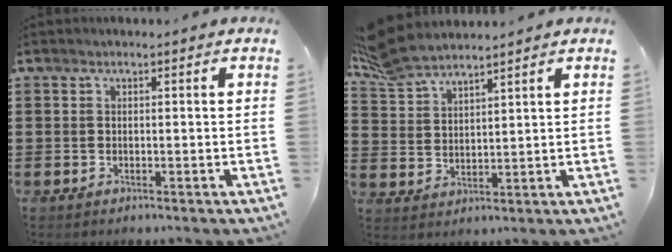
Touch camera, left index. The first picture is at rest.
{"total": 5.8, "force": [5.5, 1.1, 1.7], "torque": [-0.055, -0.014, 0.102]}